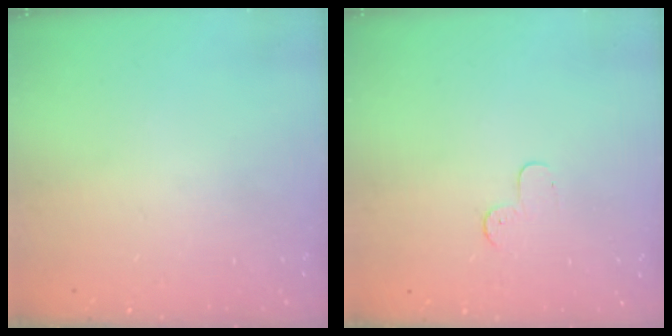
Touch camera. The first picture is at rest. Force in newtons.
{"total": 3.7, "press": 3.7, "slide": 0.4}